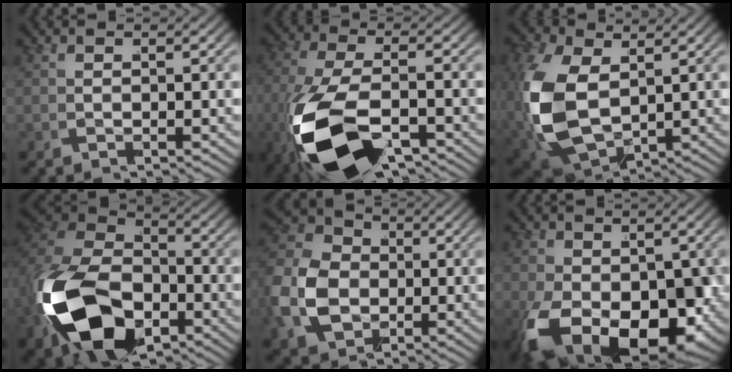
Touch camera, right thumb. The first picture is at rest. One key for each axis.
{"total": 12.7, "fx": -6.1, "fy": 6.3, "fz": 9.2, "tx": -0.217, "ty": -0.039, "tz": -0.077}
{"total": 10.7, "fx": -1.8, "fy": 7.6, "fz": 7.3, "tx": -0.221, "ty": -0.055, "tz": -0.004}
{"total": 17.4, "fx": -5.0, "fy": 12.3, "fz": 11.4, "tx": -0.274, "ty": -0.063, "tz": -0.064}
{"total": 10.2, "fx": -1.6, "fy": 8.1, "fz": 5.9, "tx": -0.159, "ty": -0.031, "tz": -0.021}
{"total": 15.6, "fx": -6.1, "fy": 9.9, "fz": 10.4, "tx": -0.206, "ty": -0.079, "tz": -0.064}